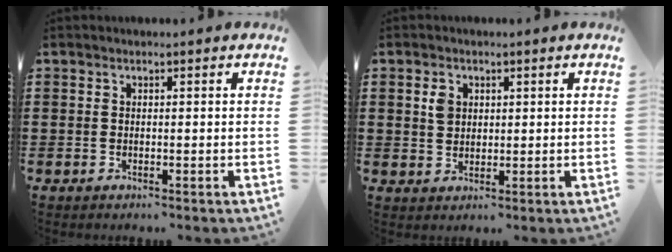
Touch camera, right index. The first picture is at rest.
{"total": 2.5, "force": [0.8, 1.9, 1.3], "torque": [-0.033, 0.008, 0.015]}